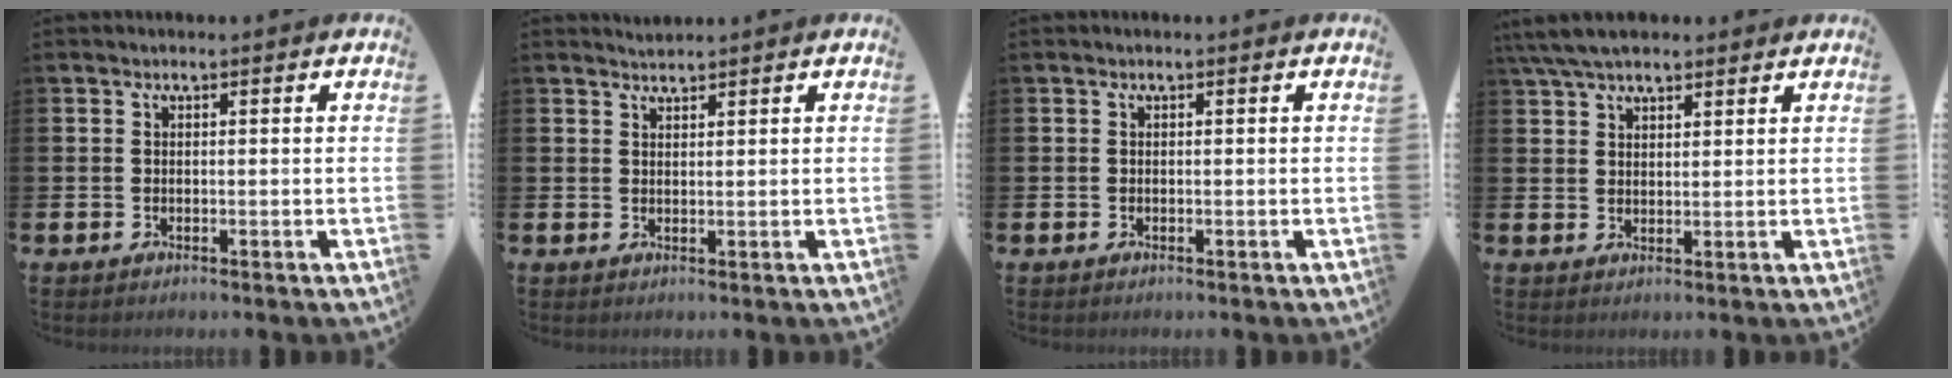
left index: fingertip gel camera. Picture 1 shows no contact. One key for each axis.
{"total": 1.6, "fx": 1.6, "fy": 0.2, "fz": -0.2, "tx": 0.000, "ty": -0.001, "tz": 0.030}
{"total": 0.0}
{"total": 5.7, "fx": 5.0, "fy": 1.7, "fz": 2.3, "tx": -0.055, "ty": -0.009, "tz": 0.093}